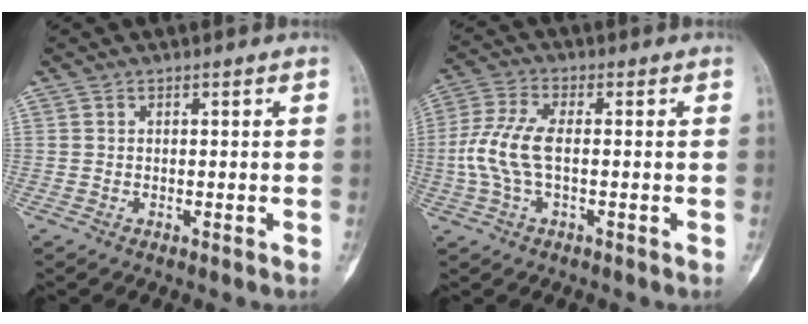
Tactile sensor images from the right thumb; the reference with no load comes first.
{"total": 8.7, "force": [-0.7, 3.8, 7.8], "torque": [-0.194, 0.016, -0.016]}